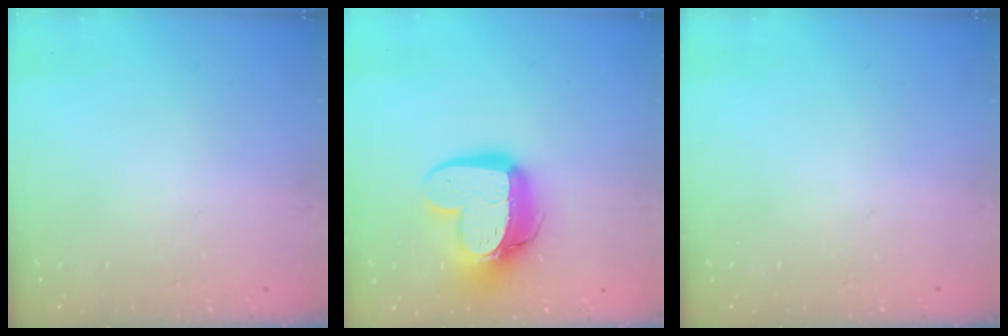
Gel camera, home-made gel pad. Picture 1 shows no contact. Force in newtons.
{"total": 14.9, "press": 14.9, "slide": 1.4}
{"total": 0.0}